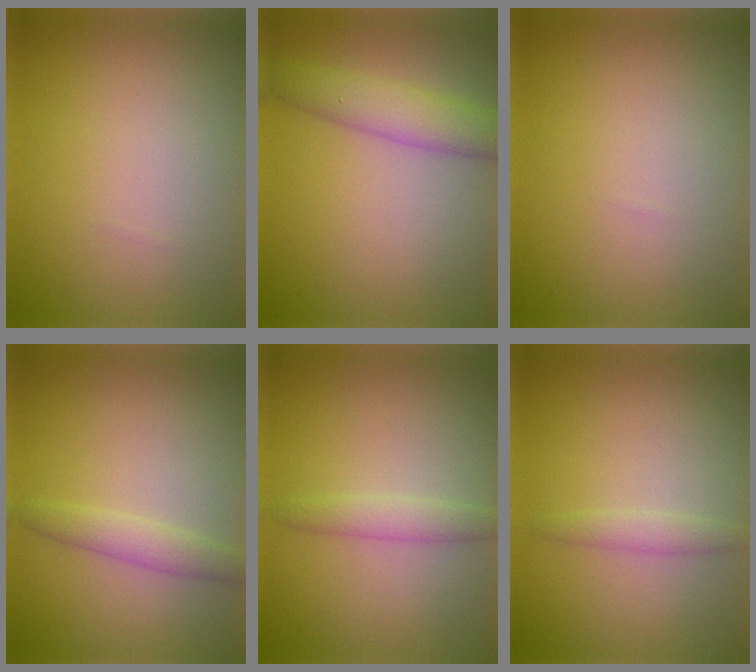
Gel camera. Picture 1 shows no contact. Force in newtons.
{"total": 4.0, "press": 4.0, "slide": 0.2}
{"total": 0.0}
{"total": 2.1, "press": 2.1, "slide": 0.1}
{"total": 1.9, "press": 1.9, "slide": 0.2}
{"total": 1.4, "press": 1.4, "slide": 0.0}